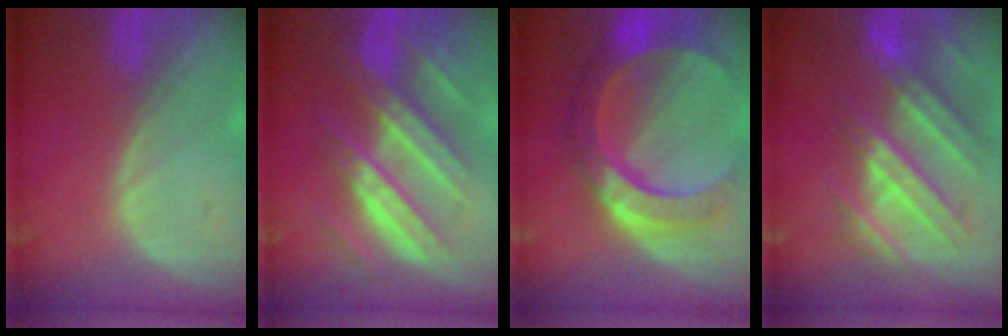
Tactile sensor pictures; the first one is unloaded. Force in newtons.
{"total": 10.8, "press": 10.7, "slide": 1.1}
{"total": 10.8, "press": 10.7, "slide": 1.0}
{"total": 10.7, "press": 9.6, "slide": 4.6}